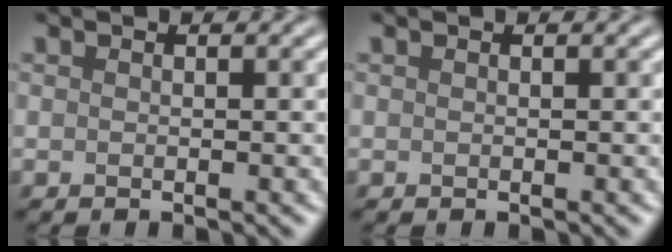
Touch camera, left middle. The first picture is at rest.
{"total": 0.0}